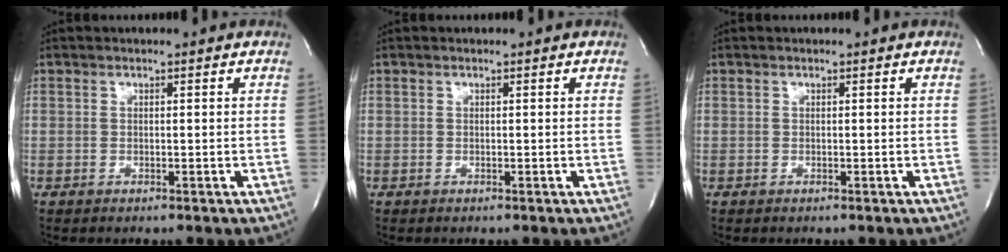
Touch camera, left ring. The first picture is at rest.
{"total": 0.0}
{"total": 0.0}